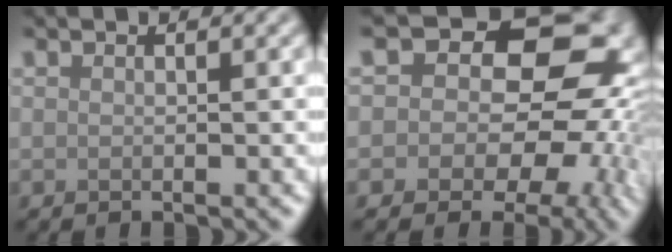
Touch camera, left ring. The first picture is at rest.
{"total": 14.9, "force": [2.7, 10.5, 10.3], "torque": [-0.110, 0.023, 0.024]}